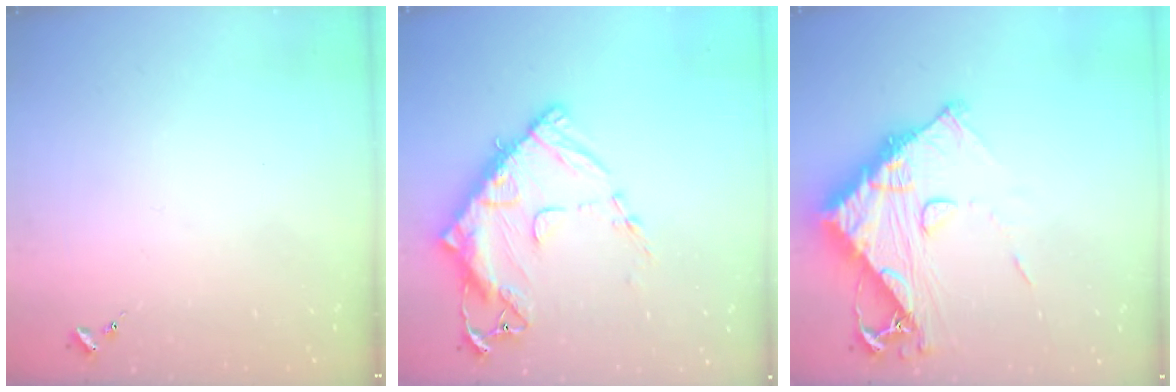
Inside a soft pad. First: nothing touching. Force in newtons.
{"total": 16.9, "press": 16.8, "slide": 1.6}
{"total": 15.0, "press": 14.9, "slide": 1.4}